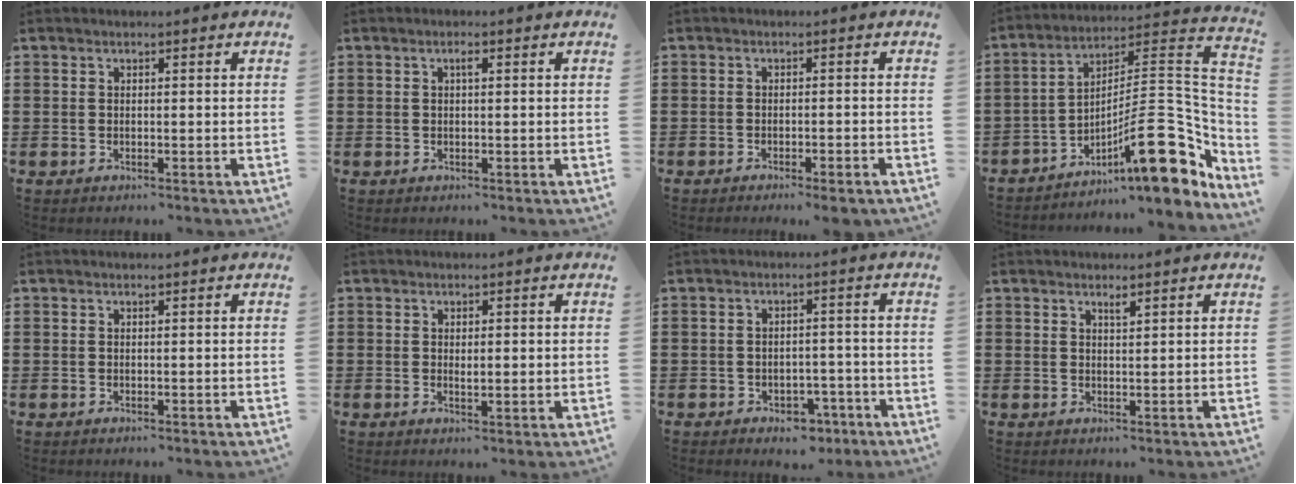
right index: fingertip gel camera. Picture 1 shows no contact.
{"total": 1.2, "force": [0.3, 0.3, 1.1], "torque": [-0.022, 0.003, 0.004]}
{"total": 1.7, "force": [-1.4, -0.1, 0.8], "torque": [-0.015, 0.000, -0.027]}
{"total": 19.2, "force": [-8.2, 5.7, 16.4], "torque": [-0.234, 0.012, -0.132]}
{"total": 0.0}
{"total": 1.2, "force": [0.3, 0.4, 1.1], "torque": [-0.021, 0.004, 0.004]}
{"total": 3.1, "force": [-2.5, 1.6, 0.9], "torque": [-0.019, 0.005, -0.050]}
{"total": 1.2, "force": [0.9, 0.2, 0.7], "torque": [-0.016, 0.000, 0.016]}